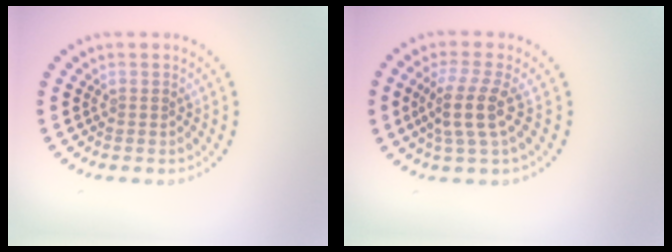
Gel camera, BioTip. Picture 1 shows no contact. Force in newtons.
{"total": 3.5, "press": 2.7, "slide": 2.2}